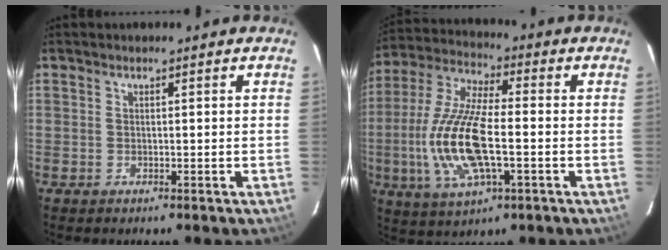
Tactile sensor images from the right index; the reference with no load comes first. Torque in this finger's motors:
{"motor_torque": [1.76, -0.38, 1.05, 0.21]}